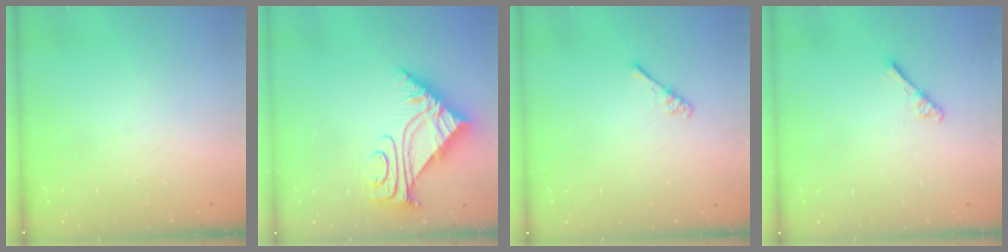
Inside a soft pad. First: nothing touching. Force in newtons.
{"total": 7.9, "press": 7.8, "slide": 0.8}
{"total": 2.9, "press": 2.9, "slide": 0.4}
{"total": 4.0, "press": 4.0, "slide": 0.5}